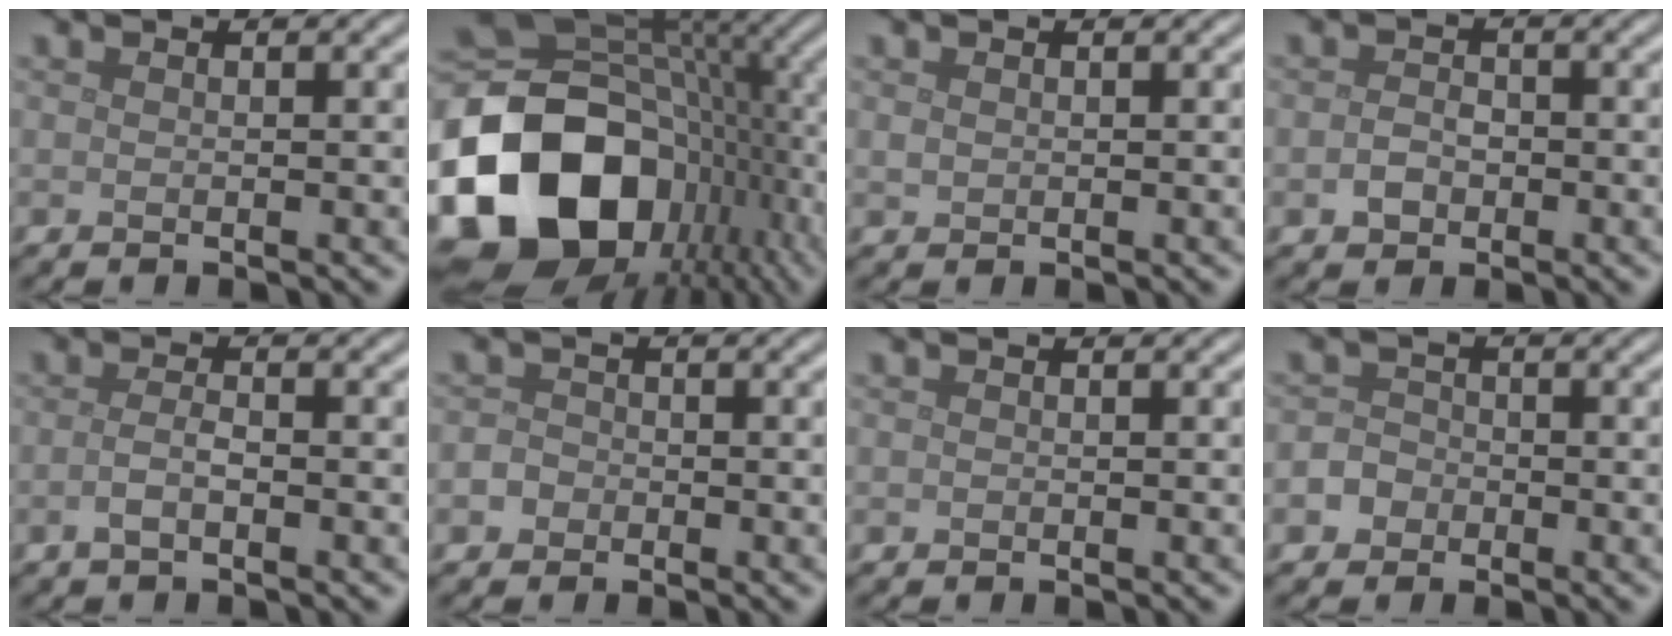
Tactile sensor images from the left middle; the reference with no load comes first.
{"total": 19.6, "force": [-5.8, 14.8, 11.5], "torque": [-0.267, -0.038, -0.090]}
{"total": 0.6, "force": [0.1, 0.5, 0.2], "torque": [-0.006, -0.002, 0.003]}
{"total": 1.7, "force": [-0.6, 1.4, 0.8], "torque": [-0.016, 0.000, -0.016]}
{"total": 1.6, "force": [-0.7, 0.5, 1.4], "torque": [-0.029, 0.001, -0.017]}
{"total": 1.7, "force": [-0.7, 1.4, 0.5], "torque": [0.003, 0.003, -0.016]}
{"total": 0.0}
{"total": 2.4, "force": [-1.1, 2.0, 0.6], "torque": [0.005, 0.004, -0.028]}